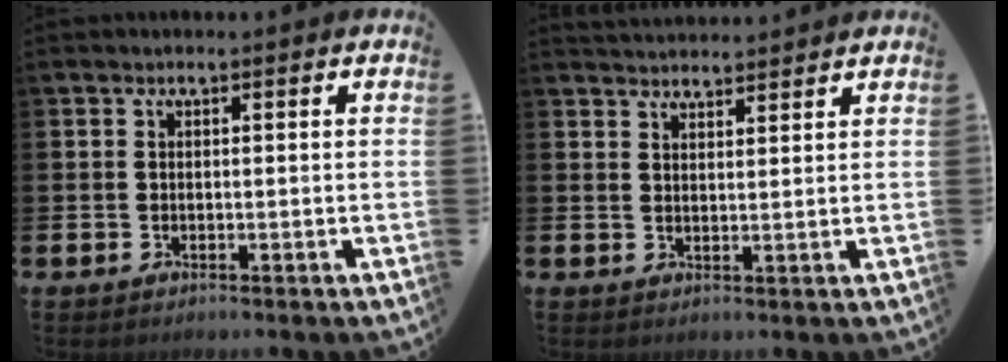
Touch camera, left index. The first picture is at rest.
{"total": 3.0, "force": [3.0, 0.2, -0.1], "torque": [-0.003, -0.015, 0.055]}